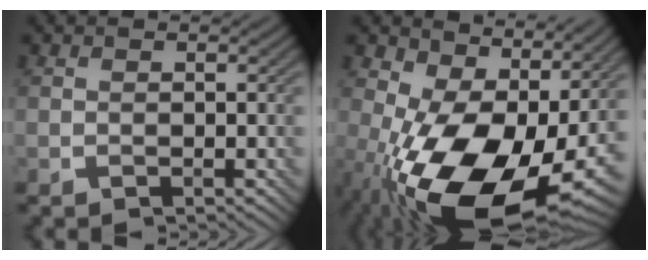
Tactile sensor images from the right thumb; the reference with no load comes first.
{"total": 16.9, "force": [-2.8, 9.4, 13.8], "torque": [-0.246, -0.009, -0.048]}